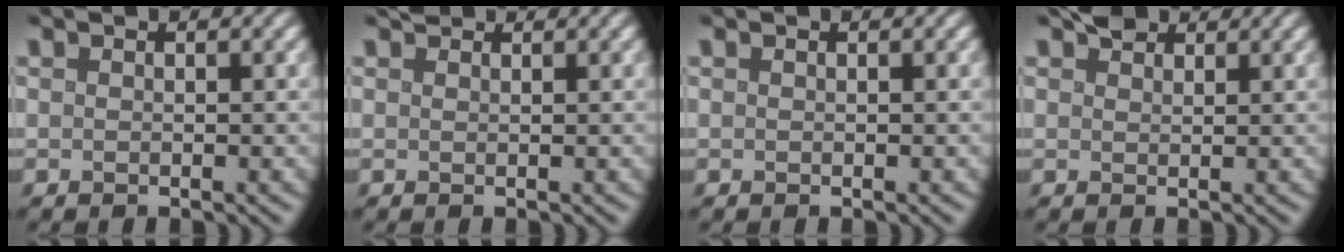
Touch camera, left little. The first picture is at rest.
{"total": 1.1, "force": [1.0, 0.2, 0.3], "torque": [-0.008, 0.000, 0.017]}
{"total": 0.0}
{"total": 2.1, "force": [1.7, 1.0, 0.6], "torque": [-0.009, 0.006, 0.032]}